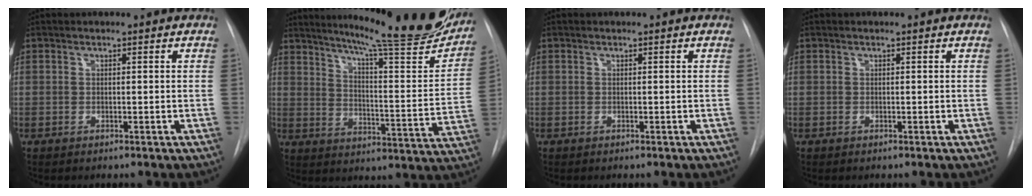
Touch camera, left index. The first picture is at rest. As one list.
[{"total": 24.4, "force": [20.7, 1.8, 12.8], "torque": [-0.189, -0.073, 0.266]}, {"total": 0.0}, {"total": 0.0}]